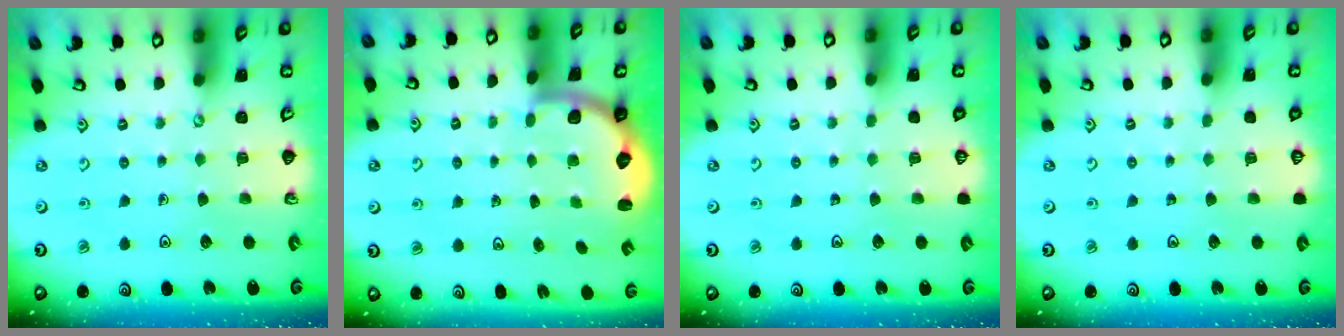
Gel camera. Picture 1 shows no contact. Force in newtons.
{"total": 2.6, "press": 2.3, "slide": 1.2}
{"total": 0.0}
{"total": 0.0}